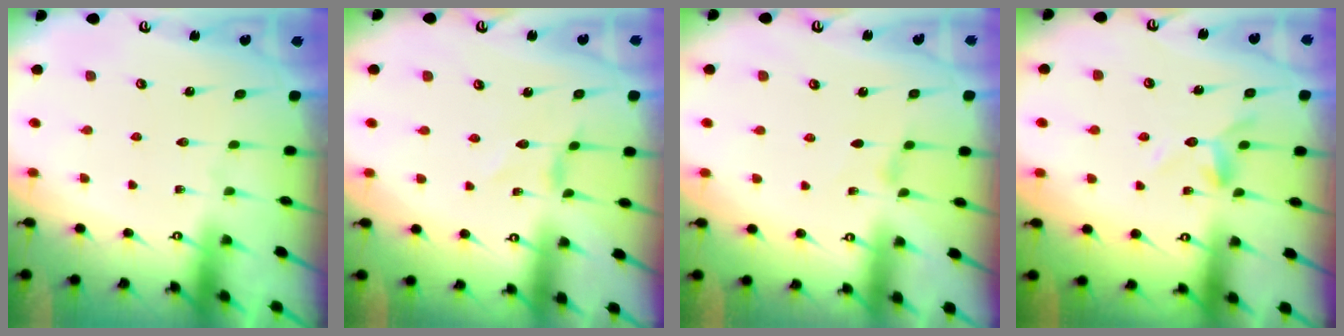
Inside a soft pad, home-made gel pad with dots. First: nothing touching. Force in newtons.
{"total": 1.4, "press": 1.4, "slide": 0.2}
{"total": 1.8, "press": 1.7, "slide": 0.4}
{"total": 5.2, "press": 5.2, "slide": 0.6}